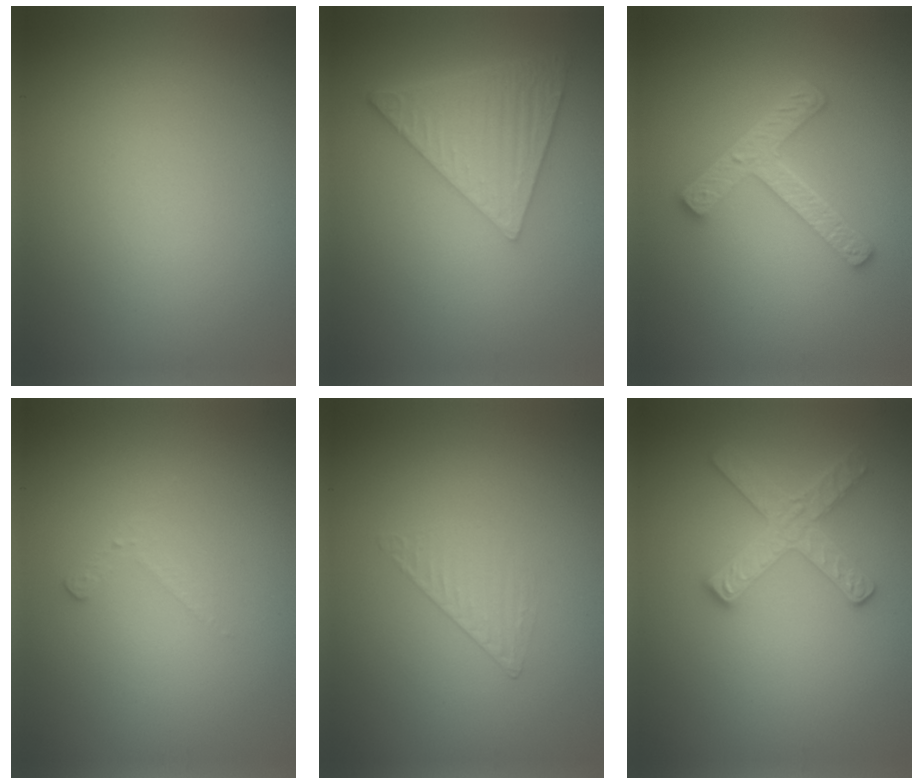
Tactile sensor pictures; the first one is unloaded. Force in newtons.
{"total": 6.1, "press": 4.6, "slide": 4.0}
{"total": 4.4, "press": 3.4, "slide": 2.9}
{"total": 1.2, "press": 1.1, "slide": 0.3}
{"total": 1.4, "press": 0.3, "slide": 1.4}
{"total": 2.9, "press": 2.9, "slide": 0.4}